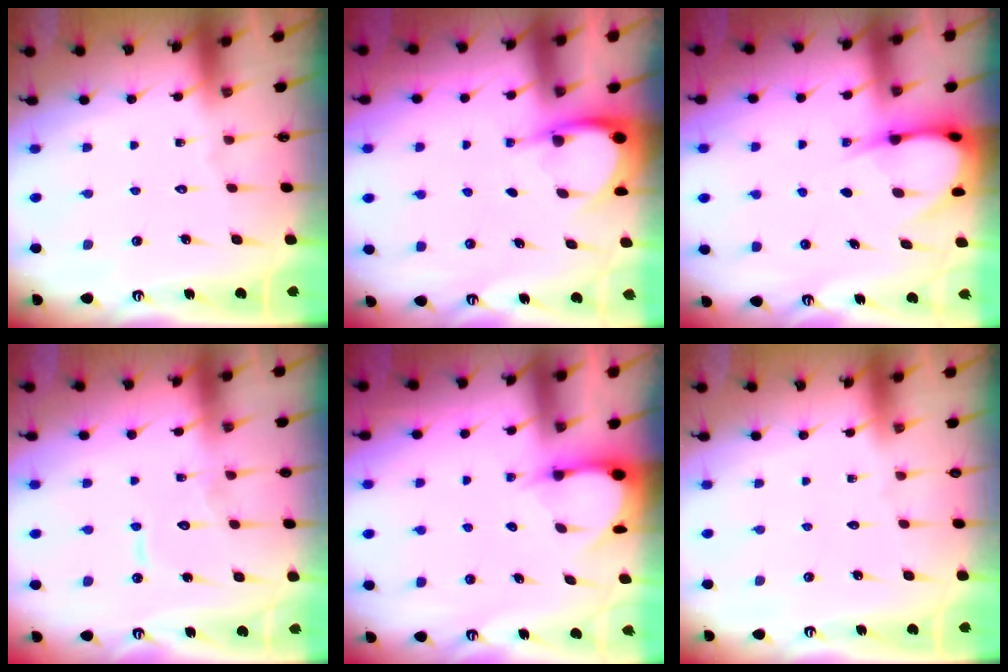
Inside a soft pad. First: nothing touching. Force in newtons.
{"total": 4.0, "press": 4.0, "slide": 0.2}
{"total": 6.4, "press": 6.3, "slide": 0.9}
{"total": 7.4, "press": 7.4, "slide": 0.8}
{"total": 3.5, "press": 3.5, "slide": 0.4}
{"total": 0.0}